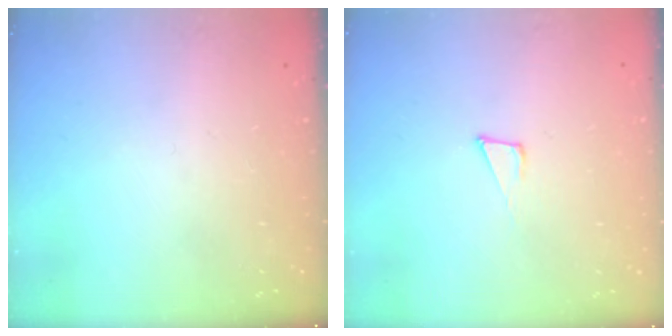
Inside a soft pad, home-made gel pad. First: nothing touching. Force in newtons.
{"total": 6.3, "press": 6.1, "slide": 1.2}